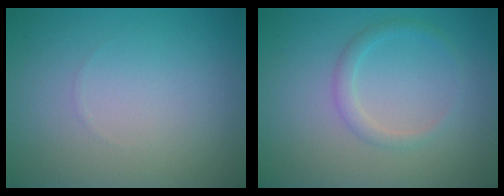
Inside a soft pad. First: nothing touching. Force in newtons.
{"total": 1.5, "press": 1.5, "slide": 0.1}